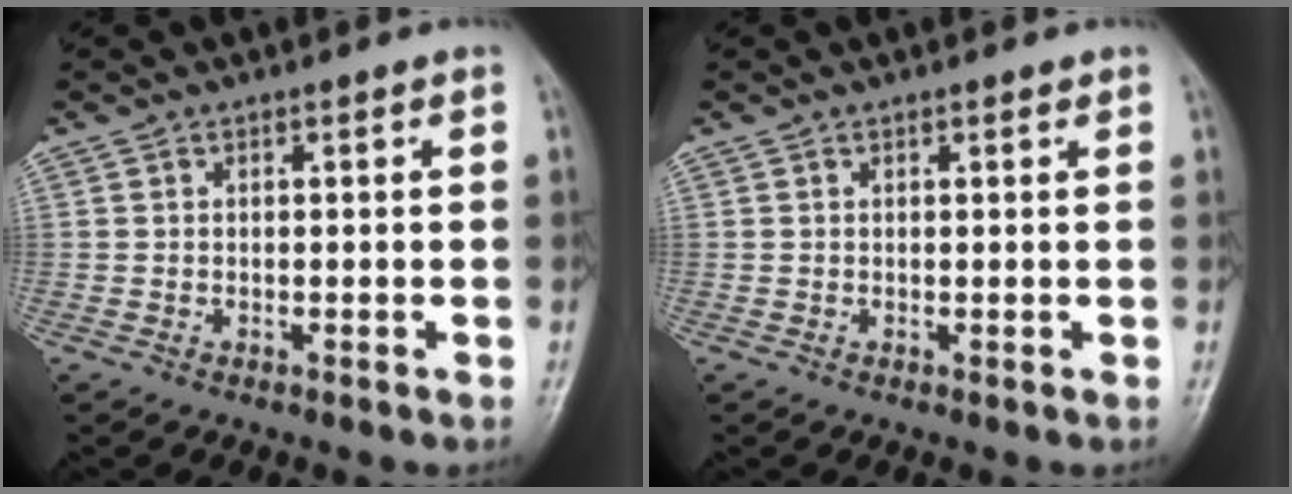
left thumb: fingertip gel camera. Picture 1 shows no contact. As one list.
[{"total": 0.8, "force": [0.6, 0.3, 0.5], "torque": [-0.009, -0.002, 0.007]}]